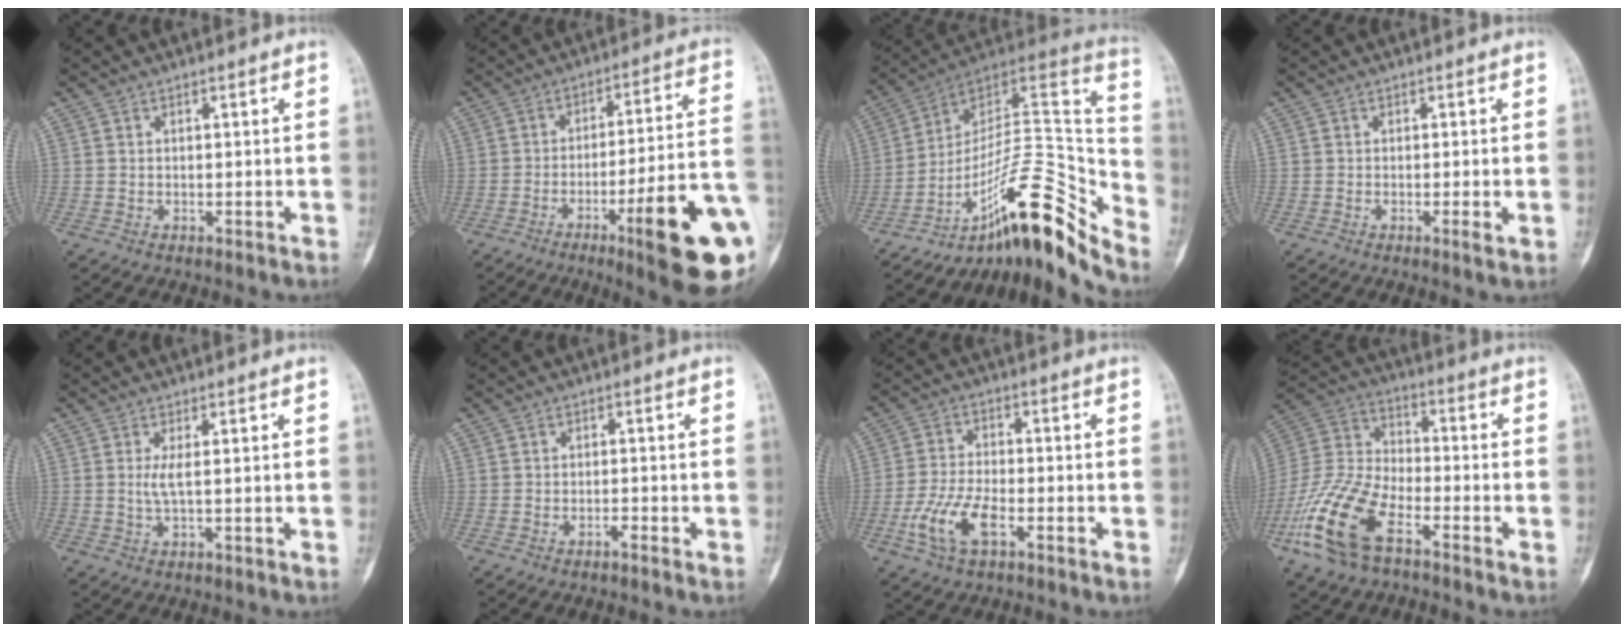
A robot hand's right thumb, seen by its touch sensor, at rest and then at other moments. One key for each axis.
{"total": 20.9, "fx": -7.4, "fy": 3.0, "fz": 19.3, "tx": -0.216, "ty": 0.024, "tz": -0.101}
{"total": 23.5, "fx": -16.1, "fy": 6.5, "fz": 15.8, "tx": -0.188, "ty": 0.146, "tz": -0.257}
{"total": 1.6, "fx": -0.4, "fy": 0.2, "fz": 1.6, "tx": -0.023, "ty": -0.004, "tz": -0.007}
{"total": 2.2, "fx": 0.2, "fy": 0.1, "fz": 2.2, "tx": -0.063, "ty": -0.004, "tz": 0.006}
{"total": 0.9, "fx": -0.8, "fy": 0.2, "fz": 0.5, "tx": -0.008, "ty": 0.009, "tz": -0.013}
{"total": 9.0, "fx": -3.8, "fy": 3.9, "fz": 7.1, "tx": -0.159, "ty": 0.013, "tz": -0.074}
{"total": 16.8, "fx": -8.9, "fy": 7.7, "fz": 12.0, "tx": -0.260, "ty": 0.036, "tz": -0.181}